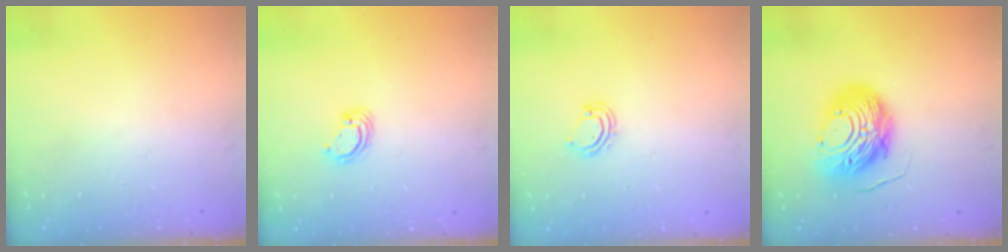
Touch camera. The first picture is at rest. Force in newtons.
{"total": 3.8, "press": 3.8, "slide": 0.1}
{"total": 5.0, "press": 5.0, "slide": 0.3}
{"total": 12.8, "press": 12.7, "slide": 1.1}